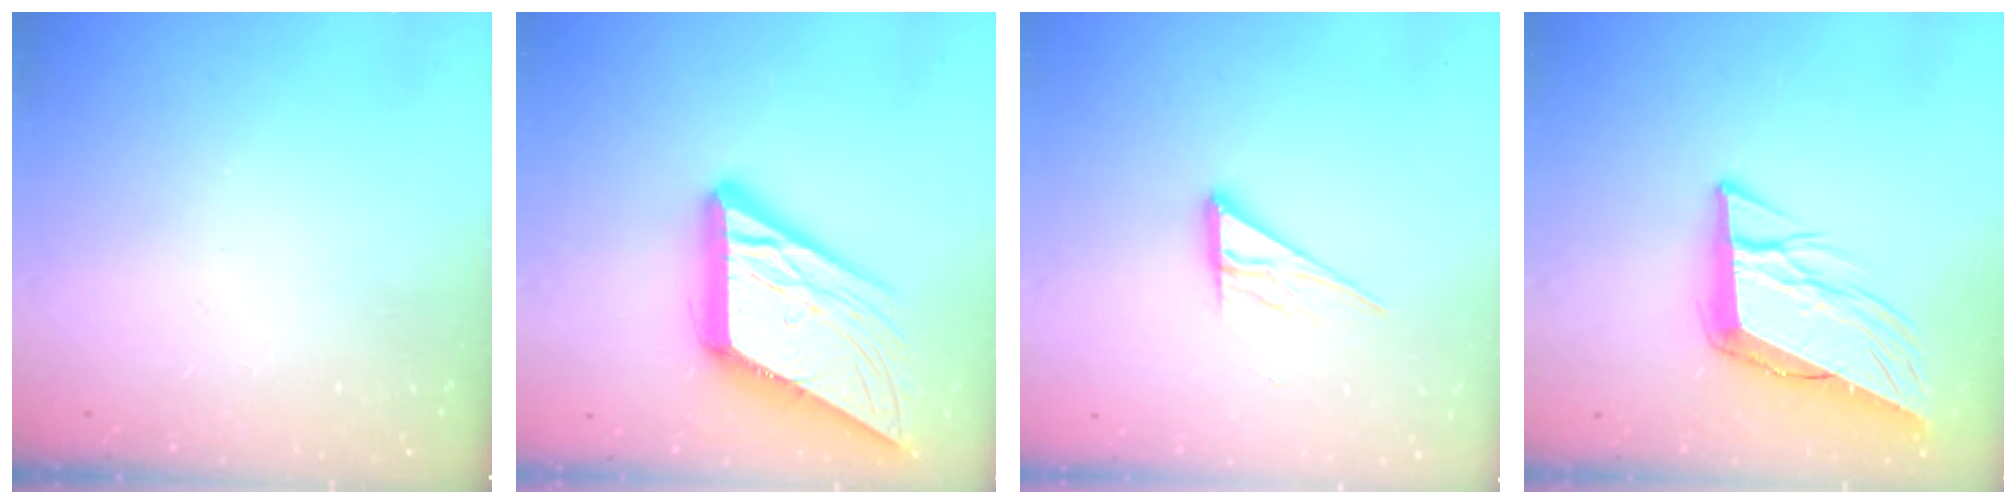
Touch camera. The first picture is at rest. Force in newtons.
{"total": 18.7, "press": 18.6, "slide": 2.1}
{"total": 10.2, "press": 10.1, "slide": 0.9}
{"total": 11.8, "press": 11.2, "slide": 3.6}